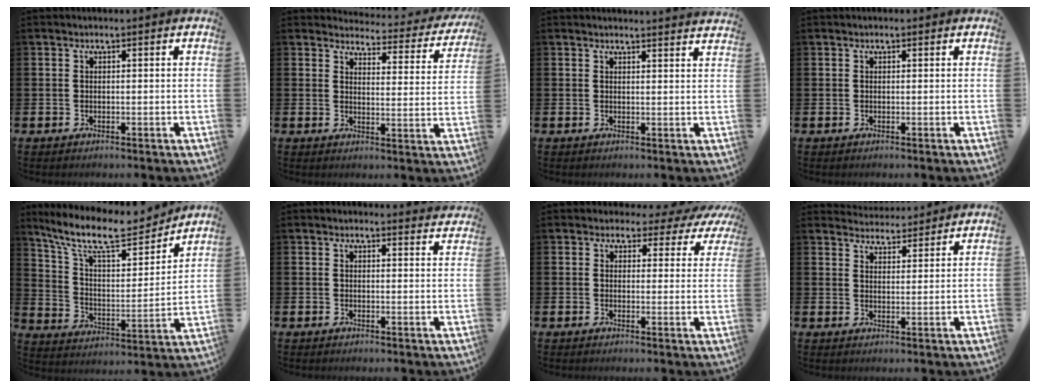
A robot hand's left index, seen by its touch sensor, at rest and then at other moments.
{"total": 3.1, "force": [2.9, 1.0, 0.6], "torque": [-0.018, -0.033, 0.042]}
{"total": 2.0, "force": [2.0, -0.2, -0.3], "torque": [0.012, -0.019, 0.033]}
{"total": 0.0}
{"total": 12.0, "force": [10.3, 3.1, 5.4], "torque": [-0.135, -0.061, 0.177]}
{"total": 1.3, "force": [1.3, 0.3, 0.0], "torque": [0.006, -0.008, 0.021]}
{"total": 2.3, "force": [1.2, 1.8, 0.6], "torque": [-0.013, -0.012, 0.012]}
{"total": 3.9, "force": [3.8, 0.7, -0.3], "torque": [-0.004, -0.023, 0.070]}